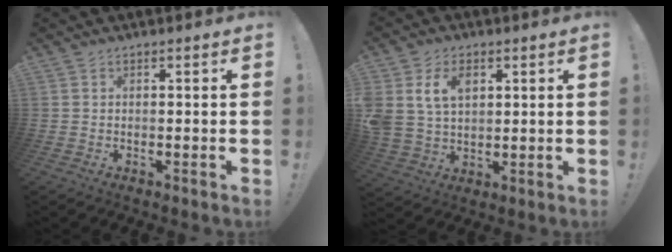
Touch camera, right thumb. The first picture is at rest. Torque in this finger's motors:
{"motor_torque": [1.65, 1.78, 1.47, 0.04, 0.16]}